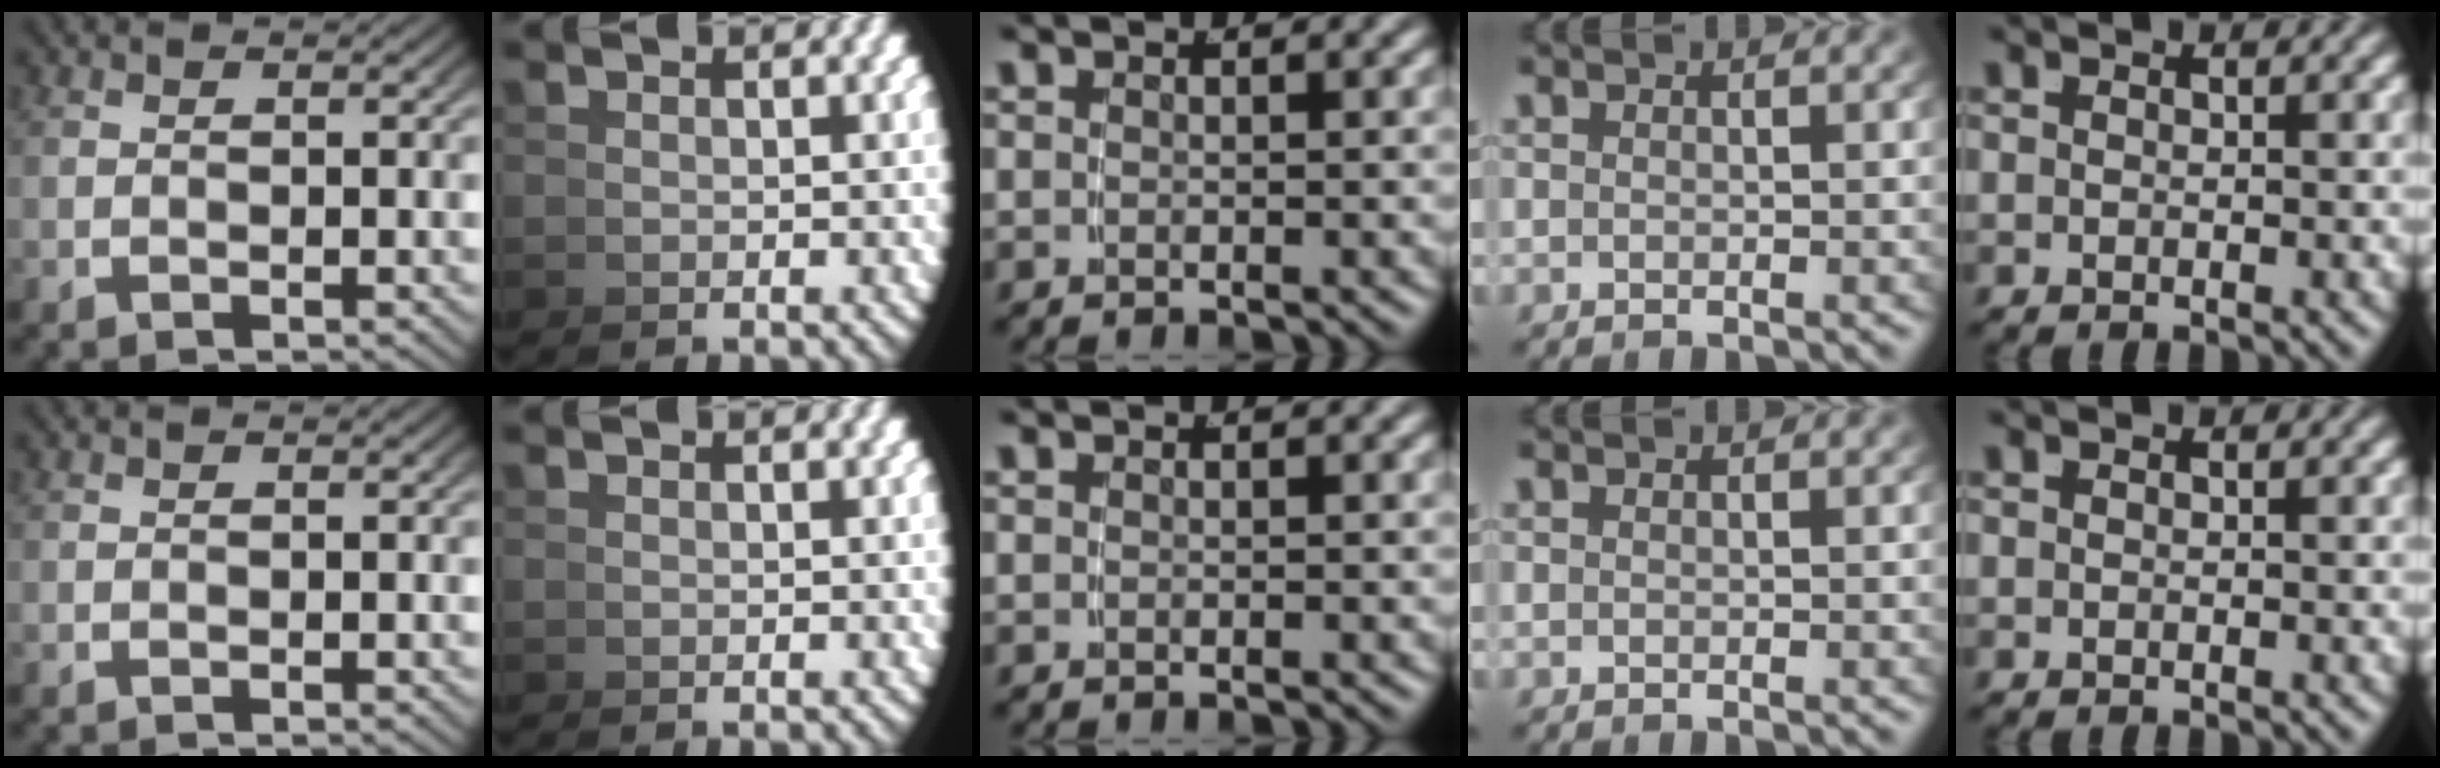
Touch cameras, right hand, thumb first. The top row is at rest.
{}